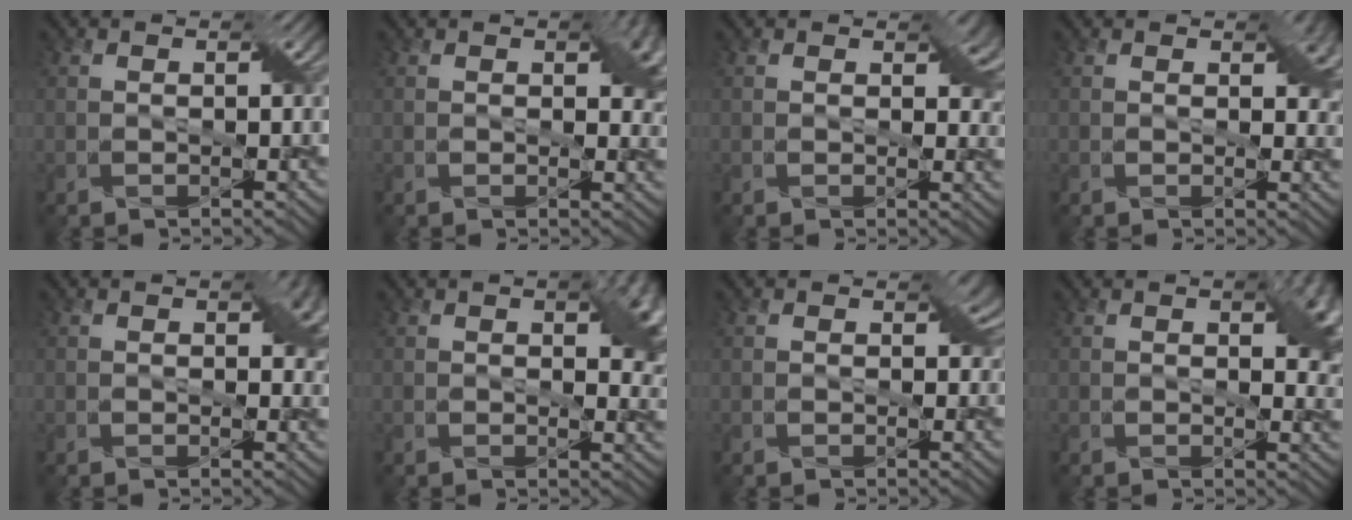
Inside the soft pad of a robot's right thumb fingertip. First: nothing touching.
{"total": 4.2, "force": [1.4, 2.3, 3.3], "torque": [-0.039, -0.001, 0.021]}
{"total": 2.9, "force": [1.4, 1.7, 1.9], "torque": [-0.025, -0.007, 0.021]}
{"total": 3.5, "force": [1.6, 1.9, 2.5], "torque": [-0.031, -0.005, 0.025]}
{"total": 3.4, "force": [1.1, 1.9, 2.6], "torque": [-0.030, -0.003, 0.018]}
{"total": 6.2, "force": [2.0, 3.1, 5.0], "torque": [-0.065, -0.003, 0.031]}
{"total": 1.6, "force": [0.8, 1.1, 0.8], "torque": [-0.010, -0.002, 0.012]}
{"total": 5.6, "force": [1.8, 2.7, 4.5], "torque": [-0.059, -0.003, 0.028]}